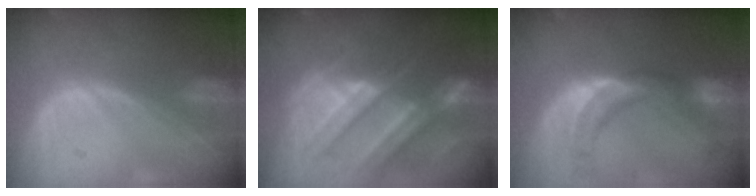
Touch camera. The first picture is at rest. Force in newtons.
{"total": 10.8, "press": 9.7, "slide": 4.7}
{"total": 10.8, "press": 9.3, "slide": 5.5}